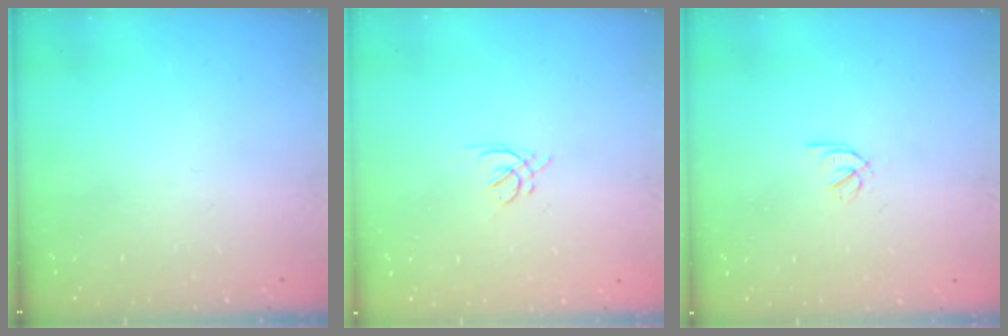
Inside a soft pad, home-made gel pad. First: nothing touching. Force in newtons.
{"total": 2.8, "press": 2.8, "slide": 0.7}
{"total": 2.0, "press": 2.0, "slide": 0.3}